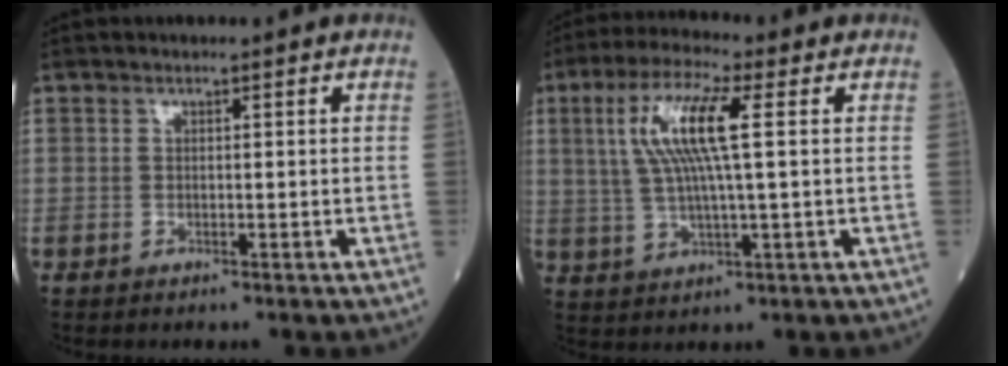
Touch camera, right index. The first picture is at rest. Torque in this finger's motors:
{"motor_torque": [1.26, 0.28, 0.70, 0.21]}